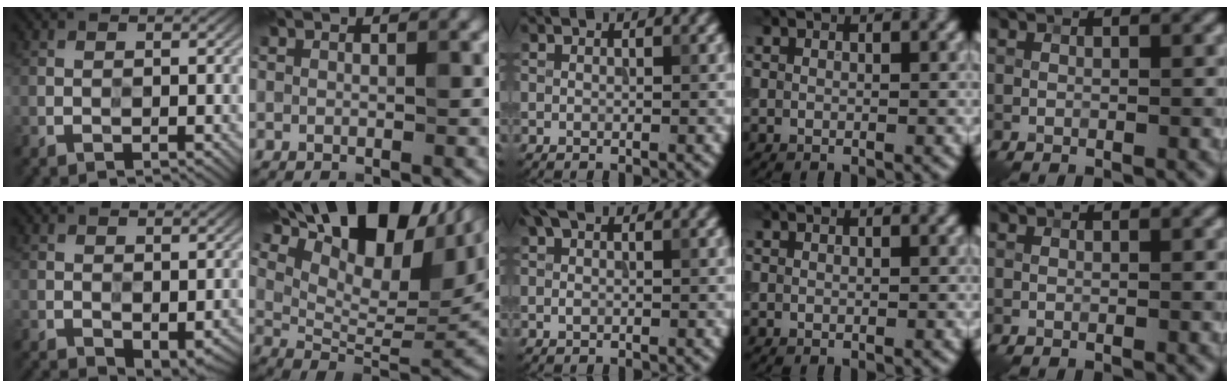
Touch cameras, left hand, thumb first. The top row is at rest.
{"thumb": {"total": 4.4, "force": [-2.4, 2.0, 3.1], "torque": [-0.049, -0.019, -0.029]}, "index": {"total": 17.8, "force": [10.9, 7.6, 11.9], "torque": [-0.202, 0.048, 0.178]}, "middle": {"total": 1.3, "force": [0.3, 0.7, 1.0], "torque": [-0.020, 0.005, 0.002]}}